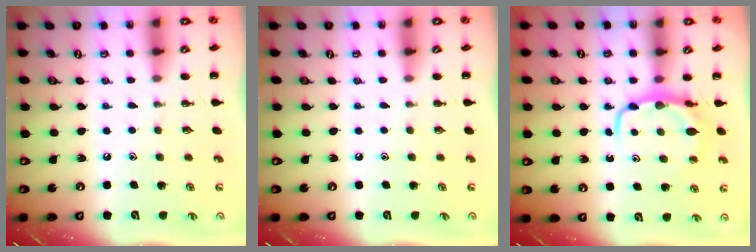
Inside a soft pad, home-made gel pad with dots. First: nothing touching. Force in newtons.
{"total": 0.0}
{"total": 6.6, "press": 6.5, "slide": 0.8}